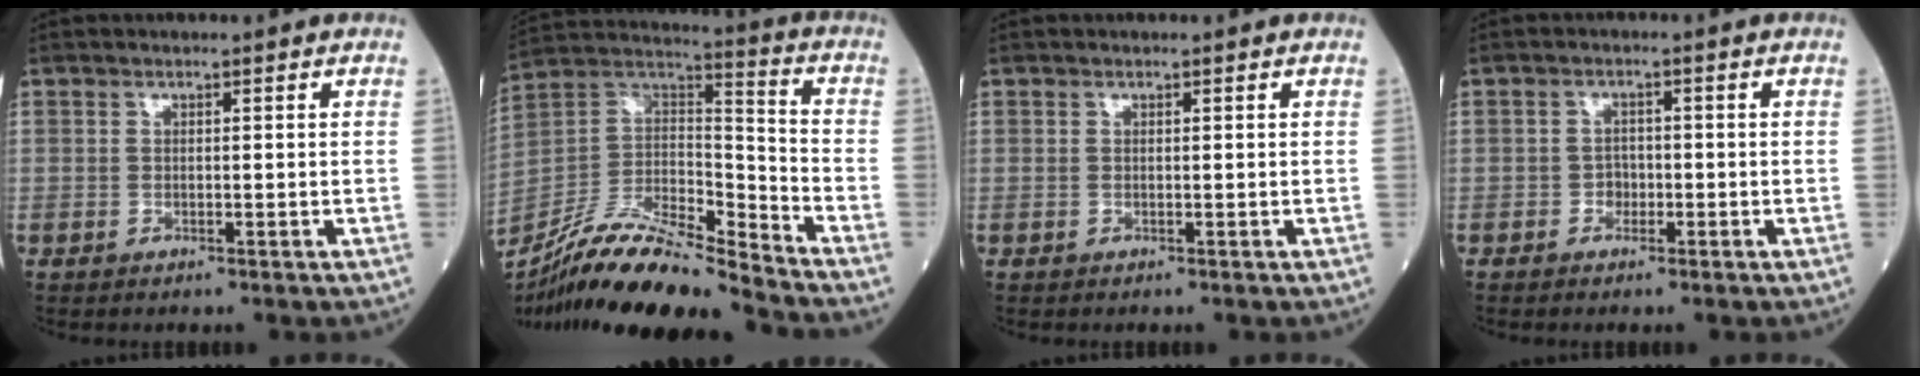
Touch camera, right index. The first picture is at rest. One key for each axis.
{"total": 18.7, "fx": -16.2, "fy": 1.4, "fz": 9.3, "tx": -0.183, "ty": 0.010, "tz": -0.300}
{"total": 0.0}
{"total": 1.7, "fx": -0.8, "fy": 1.3, "fz": 0.6, "tx": -0.003, "ty": 0.008, "tz": -0.015}